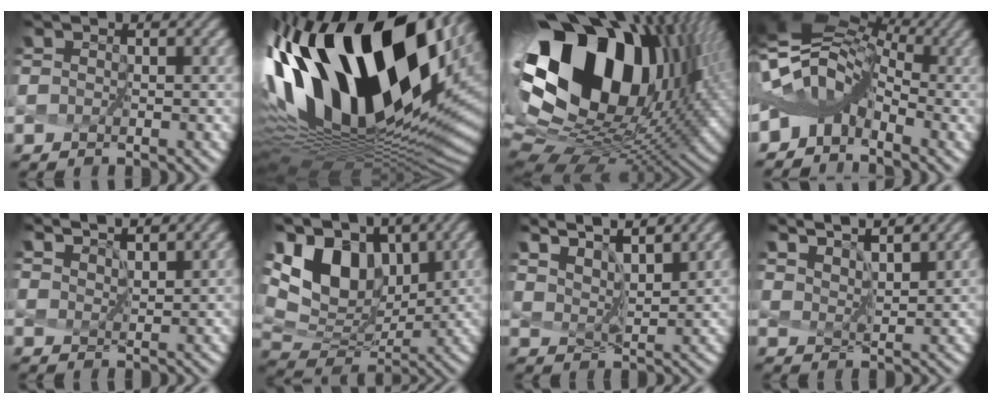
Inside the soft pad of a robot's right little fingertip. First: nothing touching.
{"total": 18.7, "force": [4.6, 8.0, 16.2], "torque": [-0.280, -0.001, 0.096]}
{"total": 19.8, "force": [6.4, 11.7, 14.6], "torque": [-0.278, 0.019, 0.129]}
{"total": 5.9, "force": [-1.2, 3.8, 4.3], "torque": [-0.063, 0.013, -0.036]}
{"total": 4.6, "force": [4.4, 0.0, 1.1], "torque": [-0.029, 0.000, 0.075]}
{"total": 10.1, "force": [4.3, 6.3, 6.7], "torque": [-0.135, 0.011, 0.090]}
{"total": 8.5, "force": [7.6, 1.6, 3.5], "torque": [-0.091, 0.002, 0.127]}
{"total": 6.5, "force": [6.1, 0.6, 2.2], "torque": [-0.046, 0.001, 0.097]}